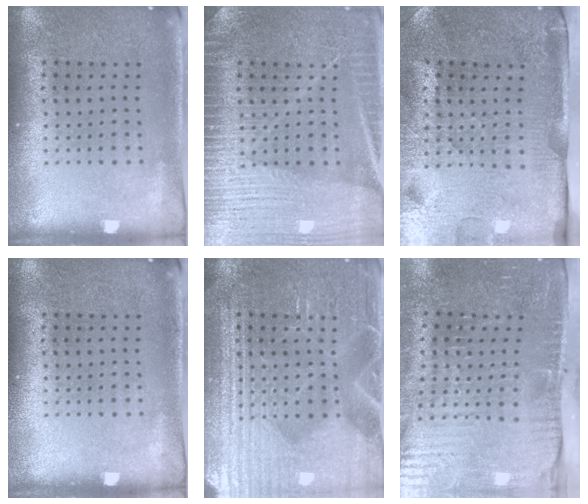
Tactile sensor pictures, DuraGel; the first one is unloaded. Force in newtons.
{"total": 3.7, "press": 3.7, "slide": 0.6}
{"total": 4.4, "press": 3.7, "slide": 2.4}
{"total": 0.0}
{"total": 4.5, "press": 4.4, "slide": 0.9}
{"total": 4.8, "press": 4.1, "slide": 2.4}